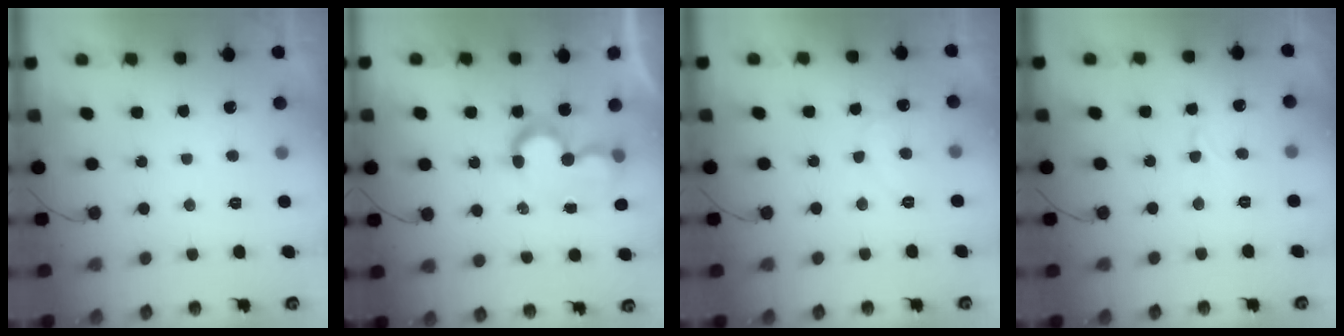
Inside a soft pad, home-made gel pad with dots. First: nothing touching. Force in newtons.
{"total": 9.4, "press": 9.4, "slide": 0.6}
{"total": 7.1, "press": 7.1, "slide": 0.3}
{"total": 5.0, "press": 5.0, "slide": 0.5}